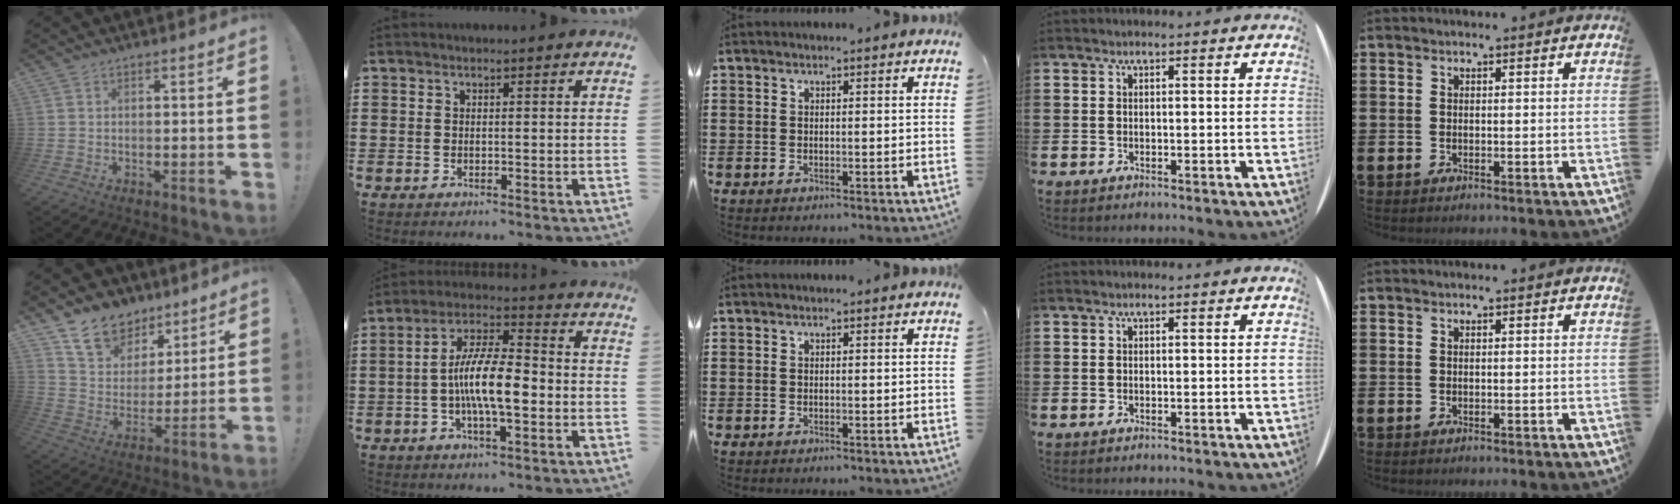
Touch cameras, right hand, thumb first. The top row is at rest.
{"thumb": {"total": 13.6, "force": [9.8, 8.6, 3.7], "torque": [-0.063, -0.065, 0.189]}, "index": {"total": 10.0, "force": [-2.0, 2.9, 9.4], "torque": [-0.184, -0.002, -0.039]}}